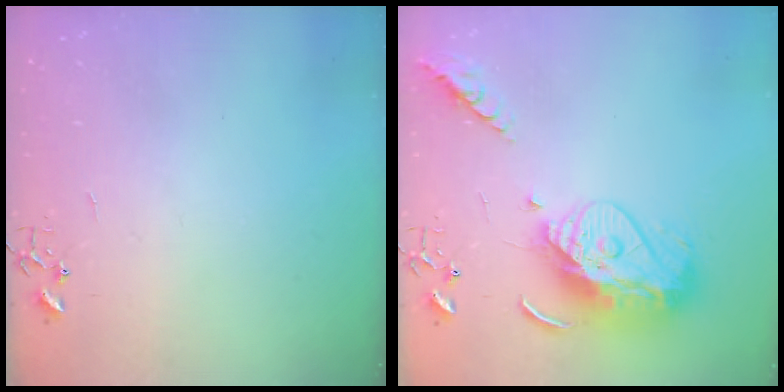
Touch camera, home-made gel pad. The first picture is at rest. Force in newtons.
{"total": 17.5, "press": 17.4, "slide": 1.6}